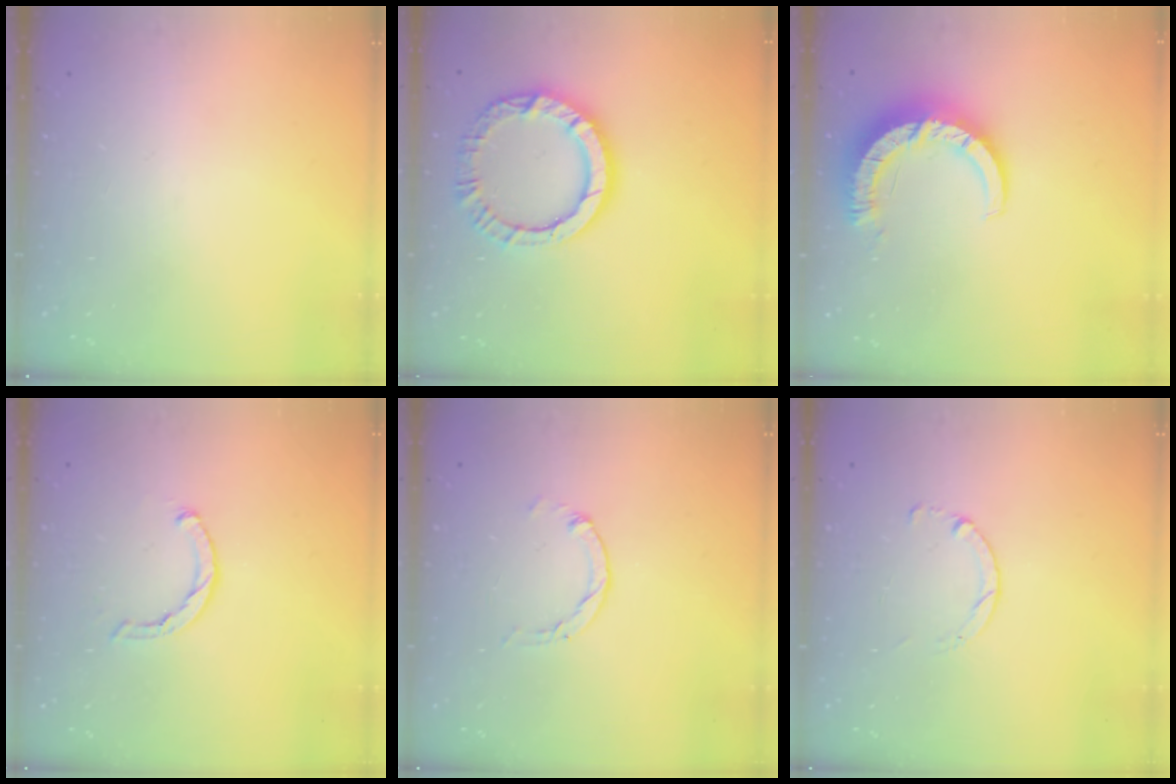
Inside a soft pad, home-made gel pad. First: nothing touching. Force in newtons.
{"total": 11.7, "press": 11.7, "slide": 1.2}
{"total": 9.0, "press": 9.0, "slide": 0.9}
{"total": 1.4, "press": 1.3, "slide": 0.3}
{"total": 1.1, "press": 1.1, "slide": 0.2}
{"total": 1.8, "press": 1.8, "slide": 0.2}